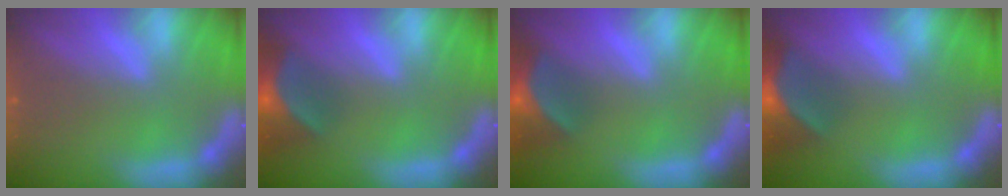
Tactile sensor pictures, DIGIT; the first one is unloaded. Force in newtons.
{"total": 8.4}
{"total": 8.0}
{"total": 9.9}